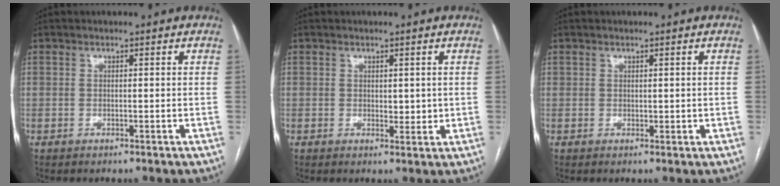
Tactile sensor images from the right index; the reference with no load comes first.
{"total": 2.0, "force": [0.5, 1.3, 1.5], "torque": [-0.013, -0.004, 0.011]}
{"total": 0.9, "force": [0.4, 0.6, 0.4], "torque": [0.001, 0.000, 0.008]}